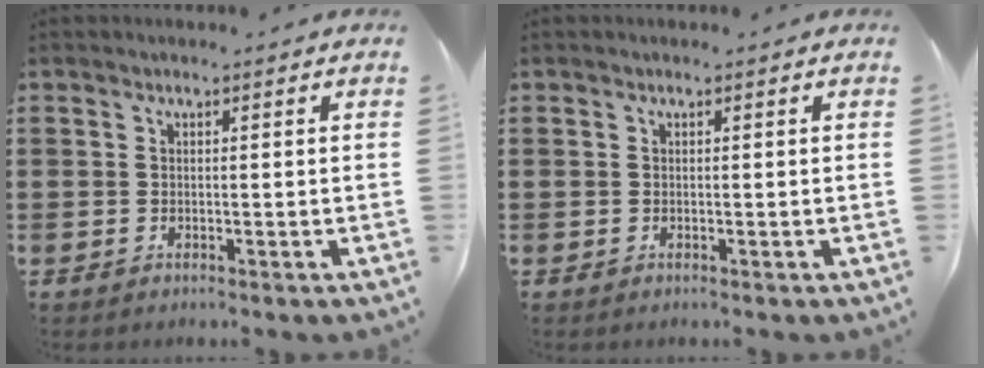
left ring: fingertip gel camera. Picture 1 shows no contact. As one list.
[{"total": 0.0}]